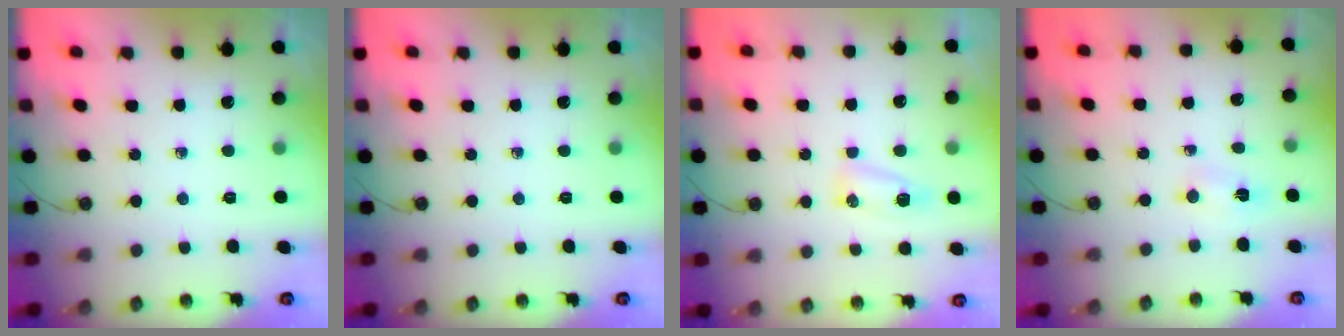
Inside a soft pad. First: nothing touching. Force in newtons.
{"total": 0.0}
{"total": 7.9, "press": 5.6, "slide": 5.6}
{"total": 12.3, "press": 2.8, "slide": 11.9}